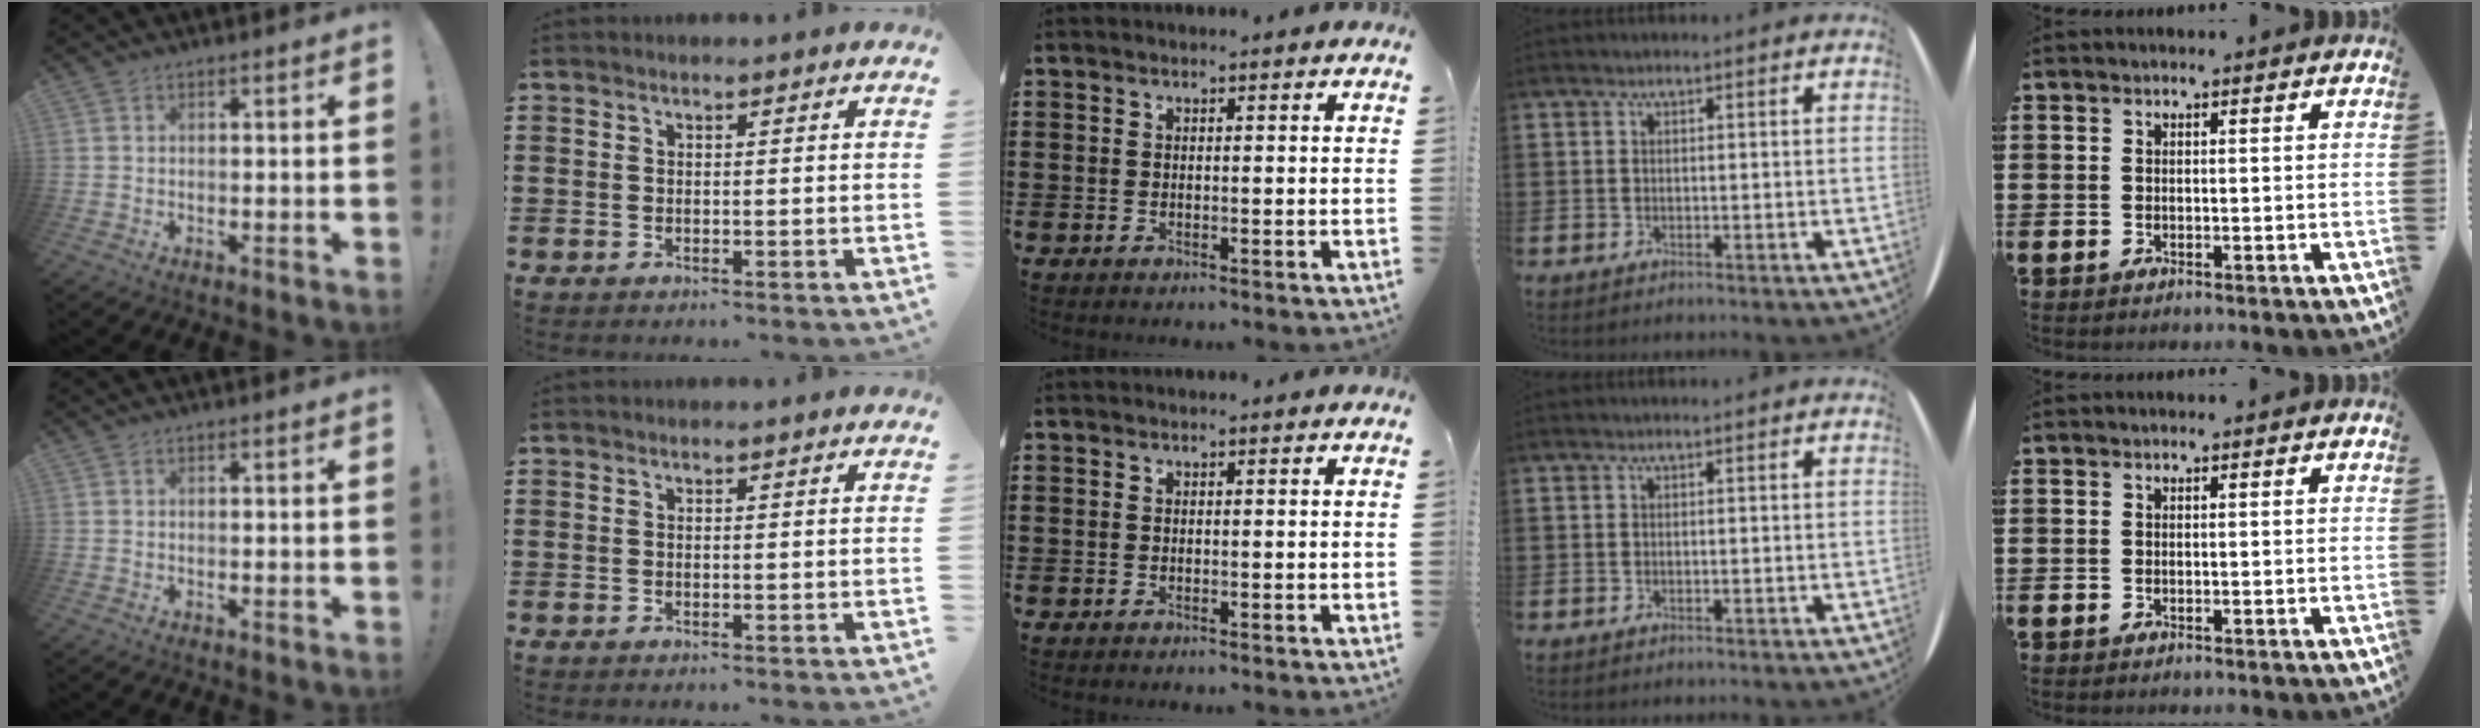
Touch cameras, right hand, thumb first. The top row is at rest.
{}